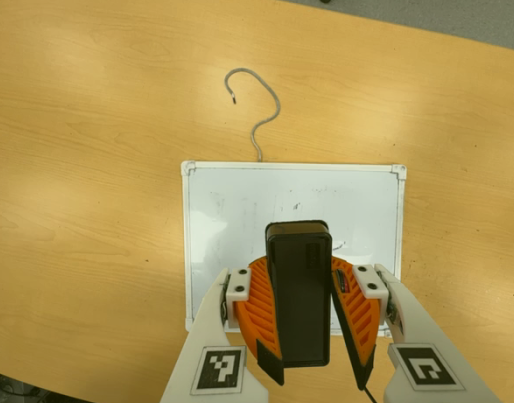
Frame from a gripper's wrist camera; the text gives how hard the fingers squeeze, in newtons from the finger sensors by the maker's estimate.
{"total": 11.9, "left": 11.3, "right": 12.4}